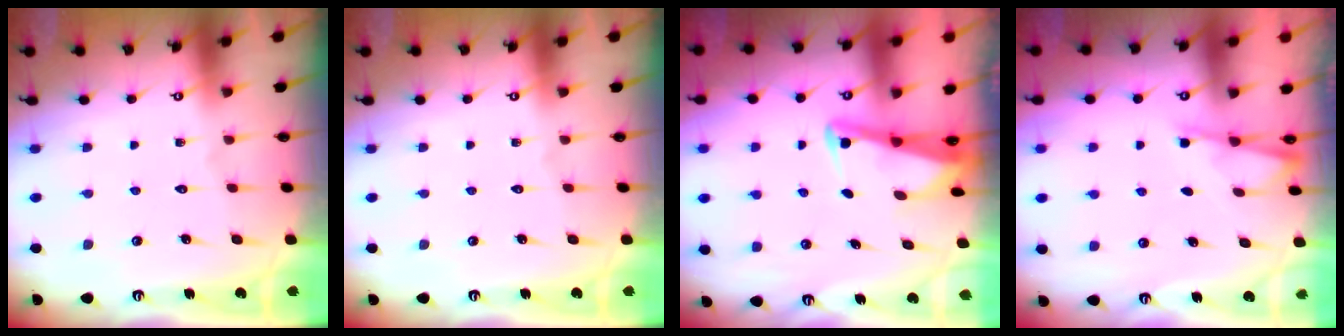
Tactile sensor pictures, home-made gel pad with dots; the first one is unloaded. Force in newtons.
{"total": 0.0}
{"total": 2.5, "press": 2.5, "slide": 0.2}
{"total": 1.9, "press": 1.8, "slide": 0.4}